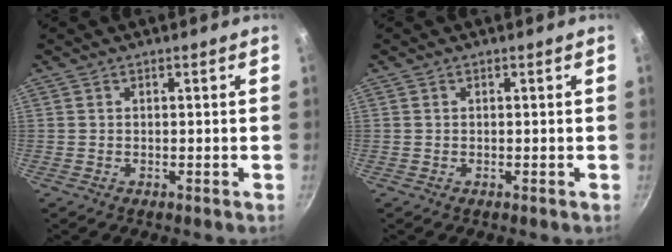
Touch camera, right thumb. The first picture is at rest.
{"total": 0.0}